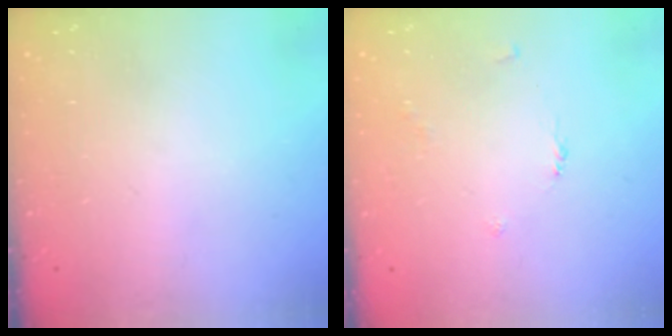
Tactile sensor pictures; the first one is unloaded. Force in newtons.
{"total": 2.6, "press": 2.6, "slide": 0.4}